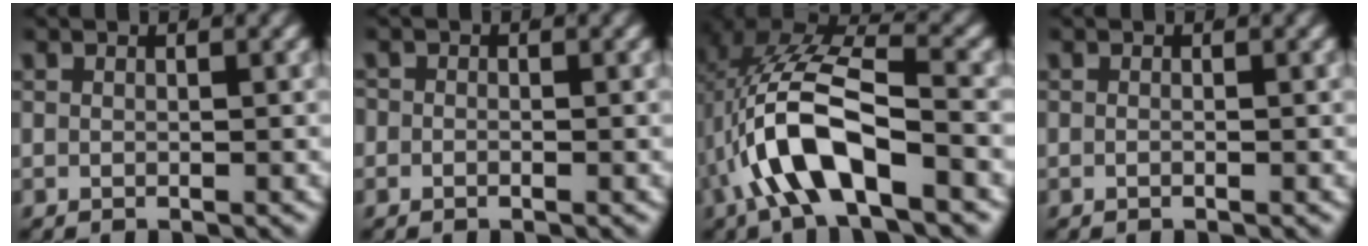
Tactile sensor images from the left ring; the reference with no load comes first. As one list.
[{"total": 0.8, "force": [-0.4, 0.7, 0.2], "torque": [-0.003, -0.001, -0.009]}, {"total": 9.3, "force": [-1.0, 5.0, 7.8], "torque": [-0.171, -0.017, -0.010]}, {"total": 0.0}]